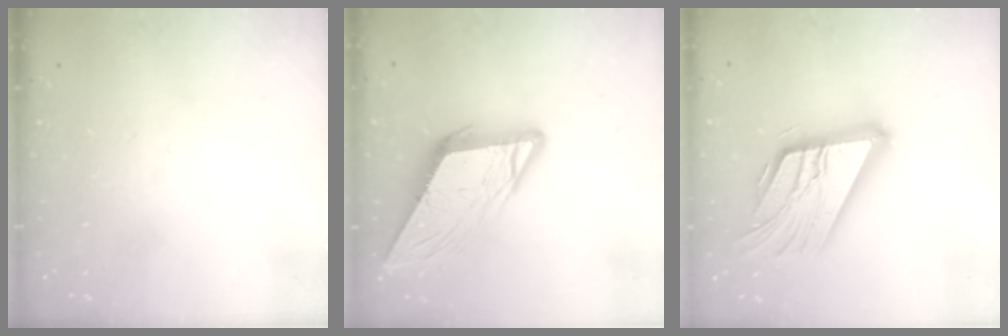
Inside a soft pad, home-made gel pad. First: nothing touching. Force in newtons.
{"total": 10.6, "press": 10.5, "slide": 1.1}
{"total": 21.7, "press": 21.6, "slide": 1.9}